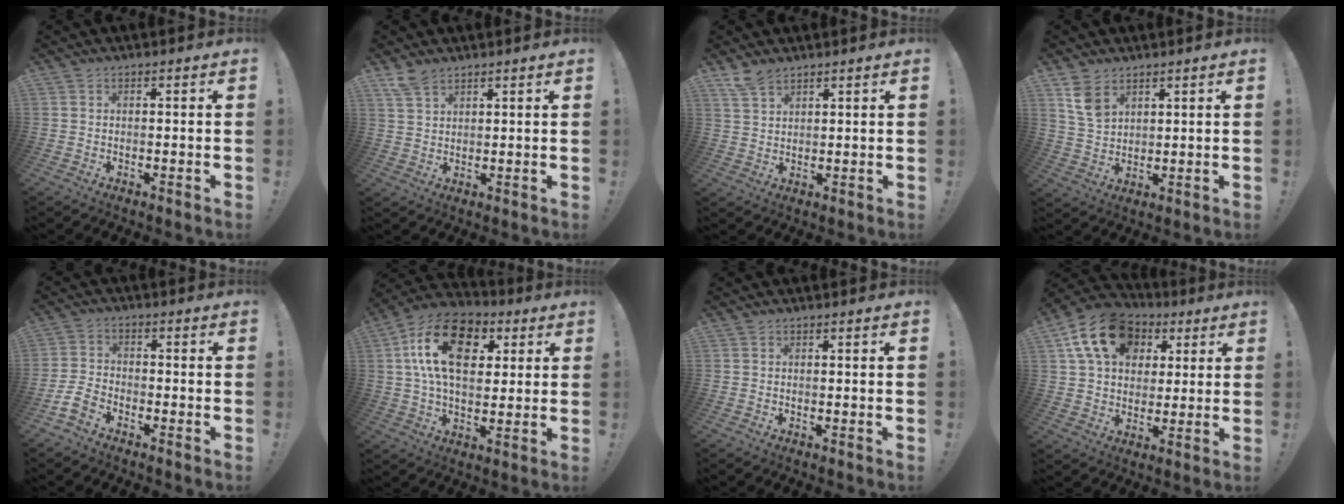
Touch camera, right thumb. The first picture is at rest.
{"total": 5.8, "force": [4.6, 3.0, 1.8], "torque": [-0.034, -0.023, 0.091]}
{"total": 5.9, "force": [4.8, 2.9, 1.8], "torque": [-0.034, -0.025, 0.093]}
{"total": 7.5, "force": [4.5, 4.8, 3.6], "torque": [-0.049, -0.019, 0.089]}
{"total": 6.5, "force": [-4.4, 3.6, 3.1], "torque": [-0.074, 0.011, -0.084]}
{"total": 19.3, "force": [5.7, 12.0, 14.0], "torque": [-0.244, -0.009, 0.097]}
{"total": 0.0}
{"total": 17.6, "force": [6.8, 12.7, 10.0], "torque": [-0.151, -0.015, 0.130]}